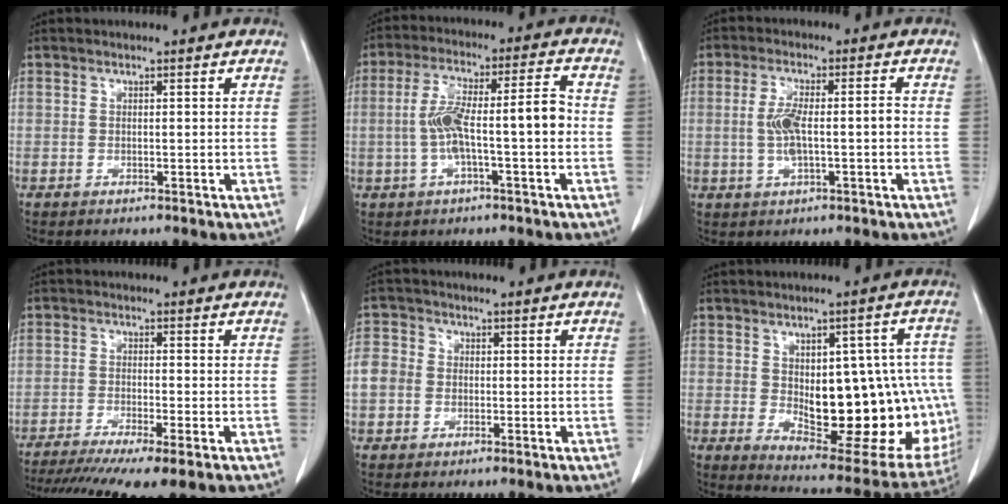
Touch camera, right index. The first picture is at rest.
{"total": 10.1, "force": [-1.2, 1.5, 9.9], "torque": [-0.178, 0.036, -0.019]}
{"total": 6.2, "force": [-0.6, 1.6, 5.9], "torque": [-0.120, 0.011, -0.007]}
{"total": 12.8, "force": [-9.6, 0.9, 8.4], "torque": [-0.141, -0.023, -0.152]}
{"total": 6.4, "force": [-0.5, 5.9, 2.3], "torque": [-0.061, 0.025, -0.008]}
{"total": 22.6, "force": [-1.8, 9.5, 20.5], "torque": [-0.211, 0.016, 0.012]}